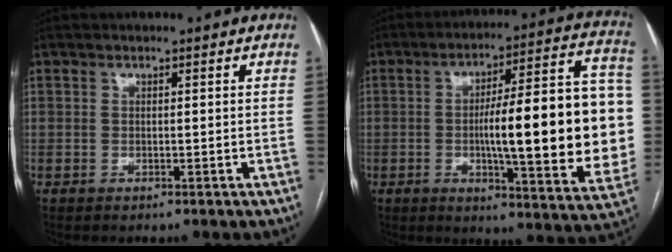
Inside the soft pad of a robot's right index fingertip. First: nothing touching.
{"total": 23.9, "force": [-1.2, 4.4, 23.4], "torque": [-0.266, 0.029, -0.009]}